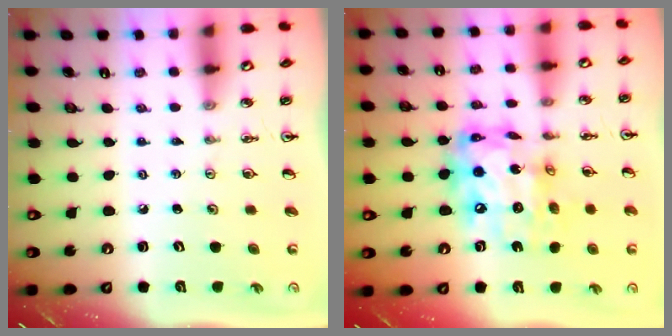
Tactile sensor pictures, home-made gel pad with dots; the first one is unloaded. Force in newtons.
{"total": 17.1, "press": 17.1, "slide": 1.8}